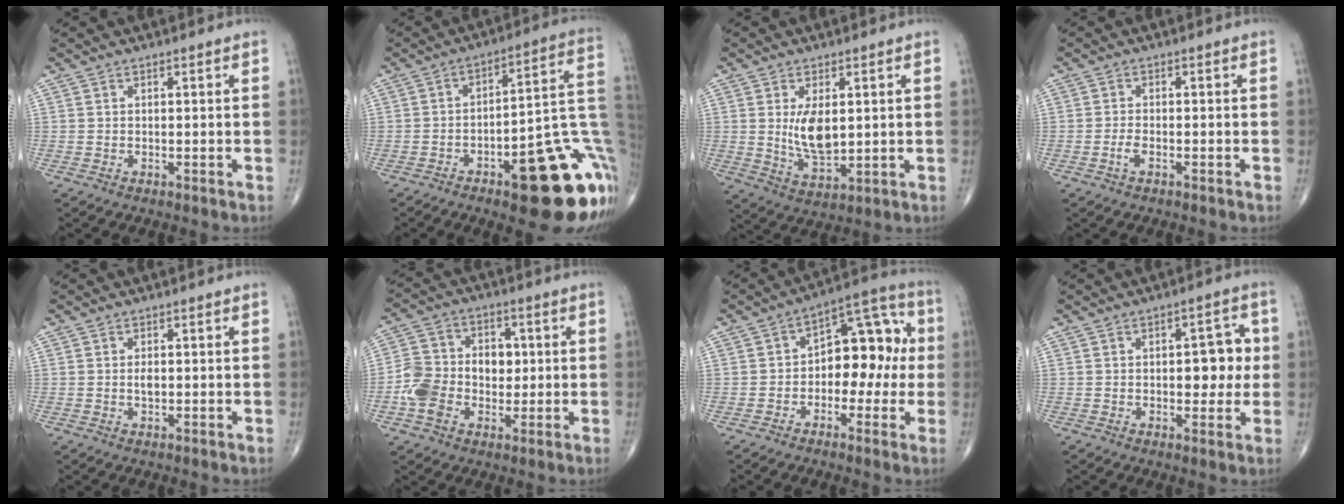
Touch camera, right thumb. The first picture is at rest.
{"total": 23.5, "force": [-7.5, 7.6, 20.9], "torque": [-0.194, 0.043, -0.090]}
{"total": 8.0, "force": [1.2, 4.0, 6.8], "torque": [-0.113, -0.022, 0.034]}
{"total": 1.8, "force": [-0.9, 0.6, 1.4], "torque": [-0.032, 0.006, -0.019]}
{"total": 1.5, "force": [0.0, 0.8, 1.3], "torque": [-0.023, -0.001, 0.000]}
{"total": 11.7, "force": [-1.0, 8.9, 7.5], "torque": [-0.109, 0.030, -0.022]}
{"total": 12.8, "force": [-0.4, 7.9, 10.1], "torque": [-0.093, 0.044, -0.018]}
{"total": 7.7, "force": [0.5, 4.1, 6.5], "torque": [-0.050, 0.006, 0.008]}